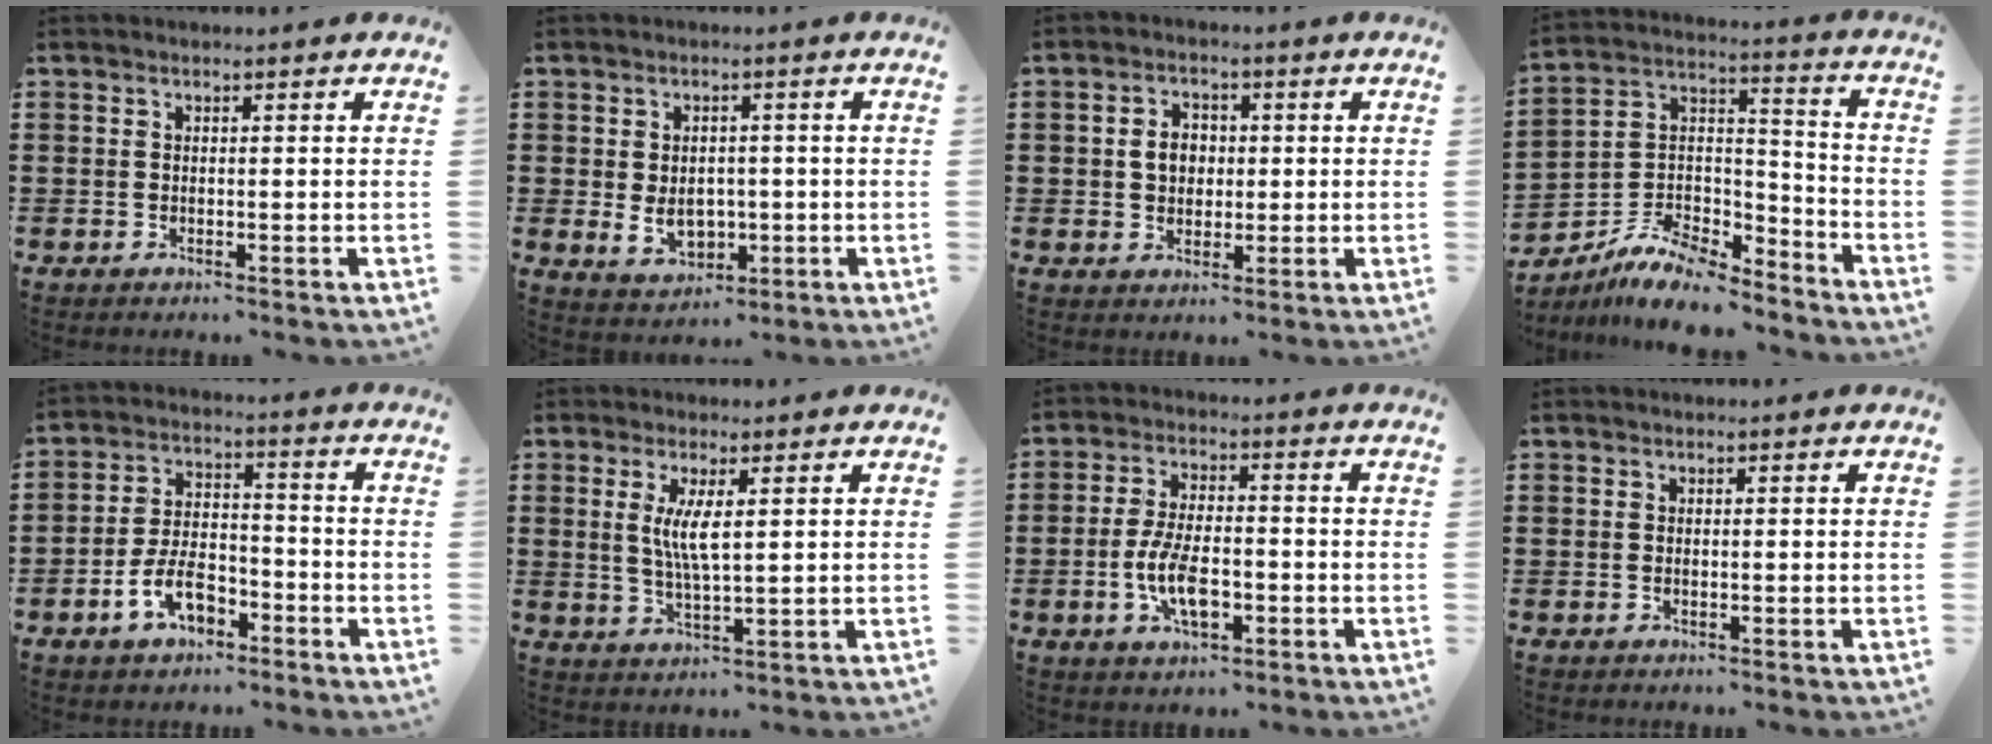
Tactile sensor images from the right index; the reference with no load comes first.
{"total": 4.6, "force": [-0.4, 3.5, 3.0], "torque": [-0.046, 0.002, -0.011]}
{"total": 3.8, "force": [0.0, 3.0, 2.3], "torque": [-0.045, 0.008, -0.006]}
{"total": 9.3, "force": [-8.0, 3.0, 3.6], "torque": [-0.083, 0.014, -0.158]}
{"total": 7.1, "force": [-3.8, 3.8, 4.7], "torque": [-0.104, 0.010, -0.076]}
{"total": 5.0, "force": [1.1, 1.0, 4.8], "torque": [-0.097, 0.000, 0.016]}
{"total": 7.8, "force": [-2.3, 3.4, 6.6], "torque": [-0.144, -0.002, -0.046]}
{"total": 0.0}